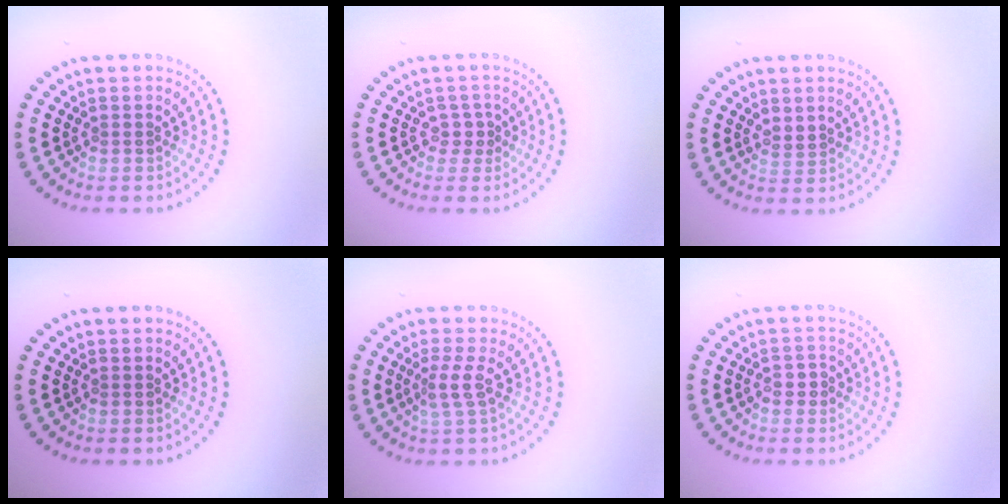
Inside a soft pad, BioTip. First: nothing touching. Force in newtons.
{"total": 1.3, "press": 0.9, "slide": 0.9}
{"total": 0.9, "press": 0.7, "slide": 0.5}
{"total": 0.0}
{"total": 1.8, "press": 1.3, "slide": 1.2}
{"total": 1.4, "press": 1.3, "slide": 0.6}